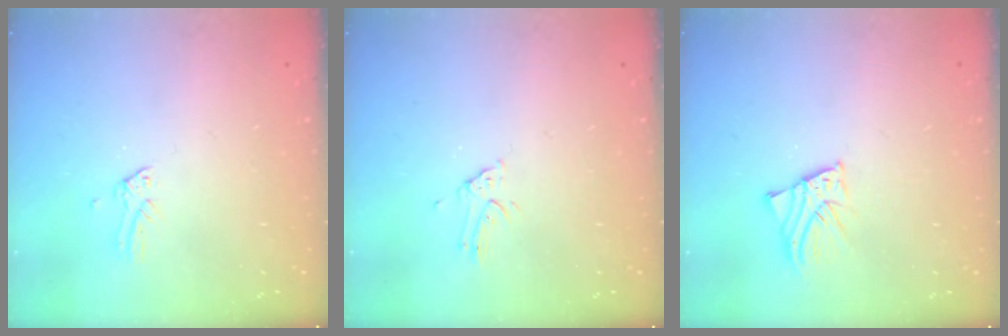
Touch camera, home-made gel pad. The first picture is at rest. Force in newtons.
{"total": 1.1, "press": 1.1, "slide": 0.0}
{"total": 2.2, "press": 2.2, "slide": 0.1}